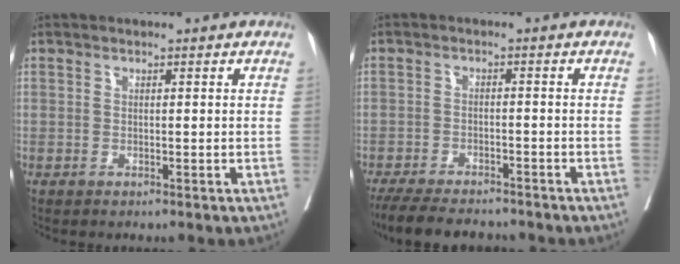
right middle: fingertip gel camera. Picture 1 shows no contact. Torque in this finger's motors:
{"motor_torque": [0.58, -0.60, 0.09, 0.03]}